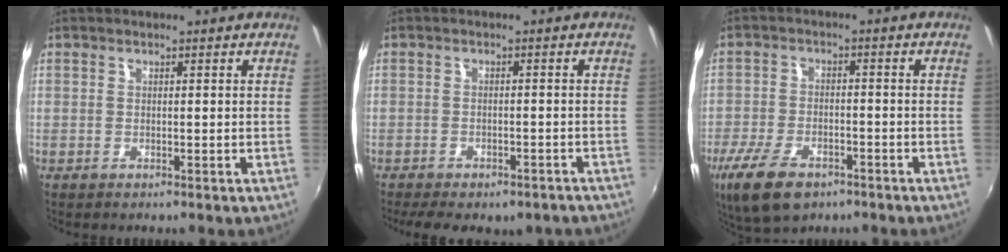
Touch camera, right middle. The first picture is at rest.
{"total": 11.4, "force": [-8.8, 4.7, 5.5], "torque": [-0.124, -0.024, -0.110]}
{"total": 11.8, "force": [-7.5, 5.6, 7.1], "torque": [-0.169, -0.030, -0.134]}